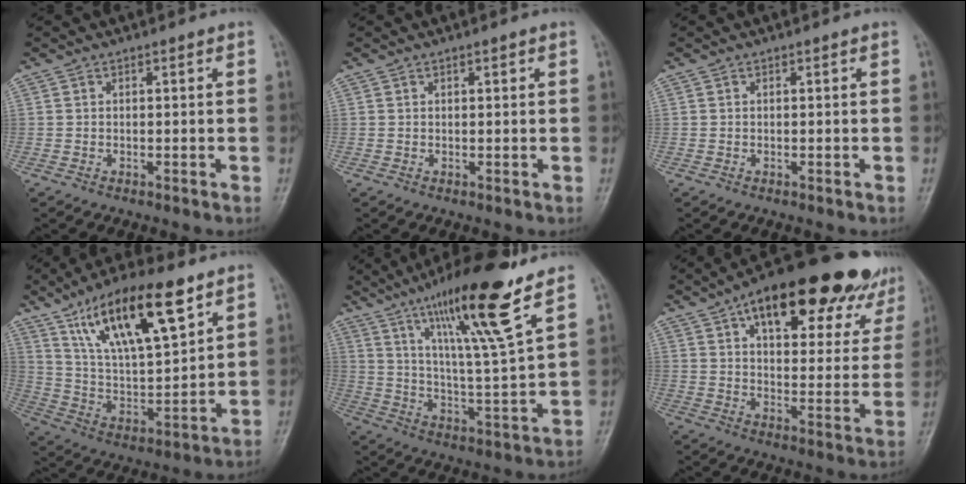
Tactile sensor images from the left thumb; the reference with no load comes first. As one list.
[{"total": 0.8, "force": [0.5, 0.3, 0.5], "torque": [-0.006, 0.000, 0.006]}, {"total": 0.0}, {"total": 20.6, "force": [11.5, 6.8, 15.6], "torque": [-0.247, -0.034, 0.214]}, {"total": 19.2, "force": [11.9, 1.8, 15.0], "torque": [-0.240, -0.055, 0.202]}, {"total": 26.3, "force": [16.4, 10.3, 17.8], "torque": [-0.223, -0.022, 0.228]}]